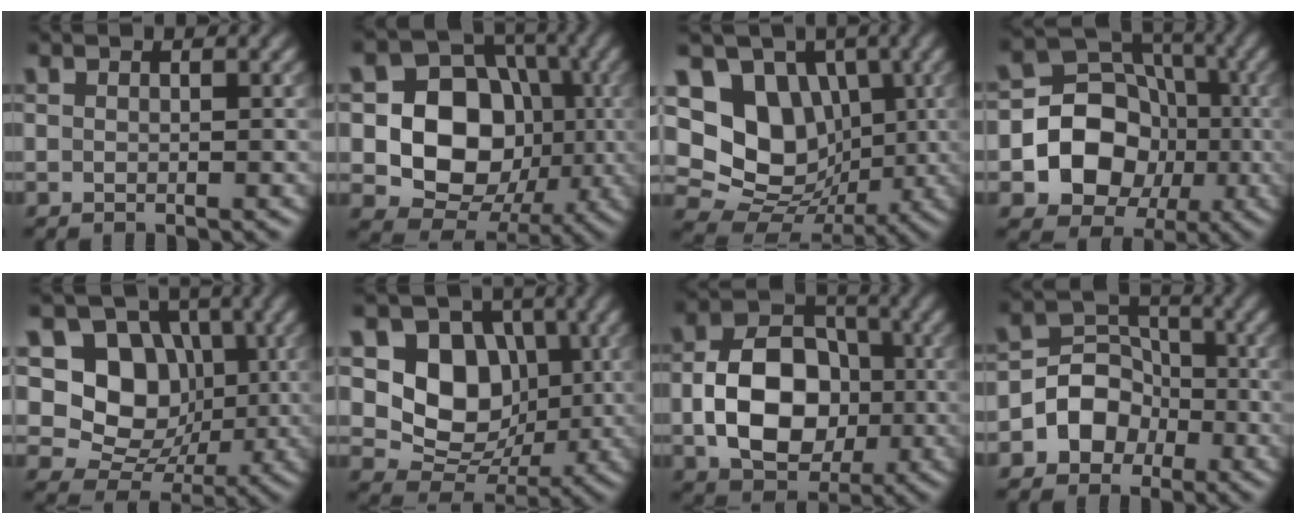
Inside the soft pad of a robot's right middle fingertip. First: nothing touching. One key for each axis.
{"total": 11.3, "fx": -1.2, "fy": 9.3, "fz": 6.4, "tx": -0.091, "ty": -0.003, "tz": -0.044}
{"total": 11.6, "fx": 2.0, "fy": 9.8, "fz": 6.0, "tx": -0.108, "ty": 0.029, "tz": 0.008}
{"total": 9.9, "fx": -1.9, "fy": 8.5, "fz": 4.6, "tx": -0.060, "ty": 0.001, "tz": -0.060}
{"total": 9.4, "fx": 1.7, "fy": 7.9, "fz": 4.8, "tx": -0.075, "ty": 0.003, "tz": 0.007}
{"total": 8.1, "fx": 1.3, "fy": 6.6, "fz": 4.5, "tx": -0.075, "ty": -0.012, "tz": 0.011}
{"total": 9.2, "fx": -1.4, "fy": 6.7, "fz": 6.2, "tx": -0.110, "ty": 0.003, "tz": -0.025}
{"total": 5.0, "fx": -2.0, "fy": 4.2, "fz": 1.8, "tx": 0.005, "ty": 0.011, "tz": -0.059}